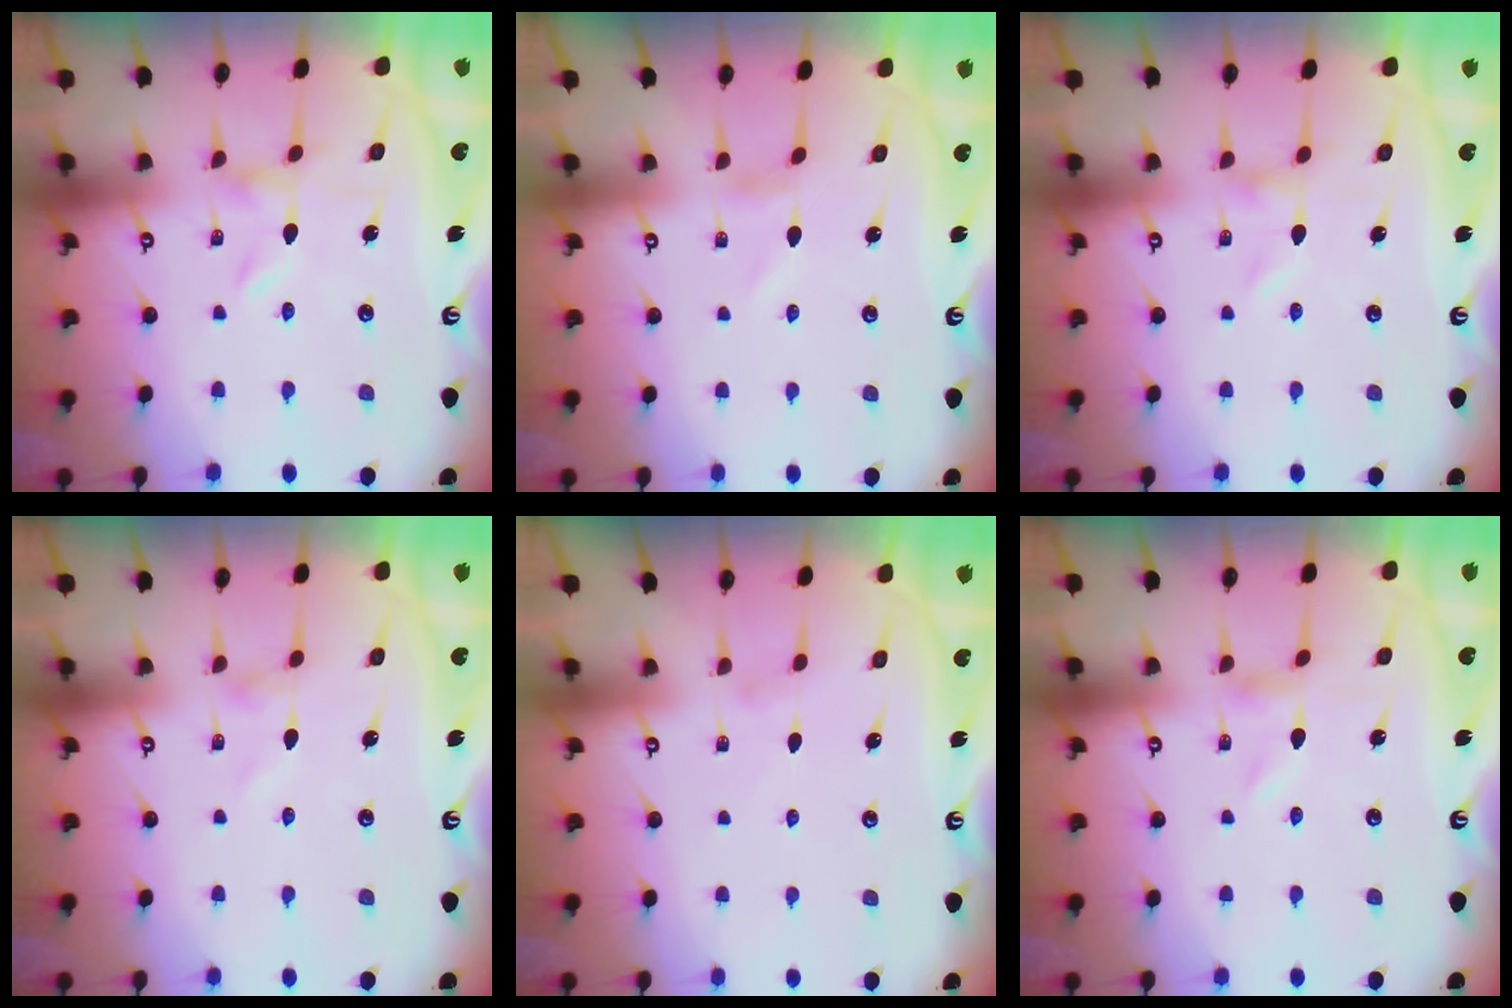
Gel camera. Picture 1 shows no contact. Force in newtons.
{"total": 0.0}
{"total": 0.0}
{"total": 0.0}
{"total": 0.0}
{"total": 0.0}